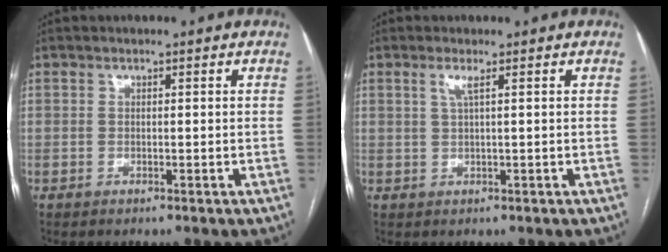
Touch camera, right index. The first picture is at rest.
{"total": 1.7, "force": [0.8, -0.2, 1.6], "torque": [-0.038, 0.001, 0.016]}